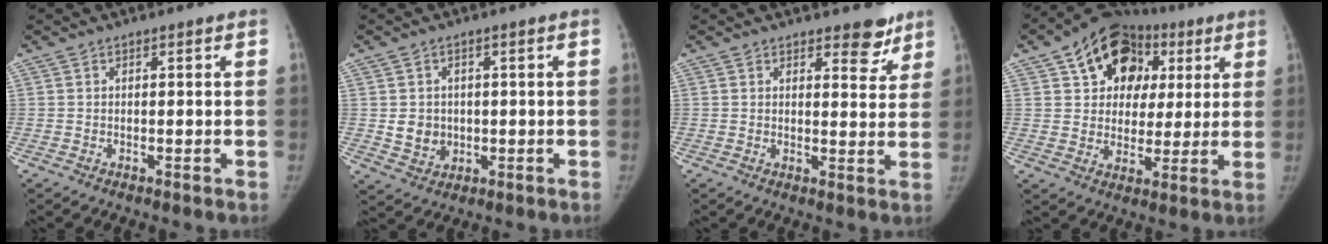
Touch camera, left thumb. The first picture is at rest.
{"total": 4.7, "force": [0.0, 4.2, 2.1], "torque": [-0.017, -0.002, 0.013]}
{"total": 5.2, "force": [3.9, 2.5, 2.4], "torque": [0.004, -0.025, 0.050]}
{"total": 17.6, "force": [7.2, 12.8, 9.6], "torque": [-0.099, 0.013, 0.112]}